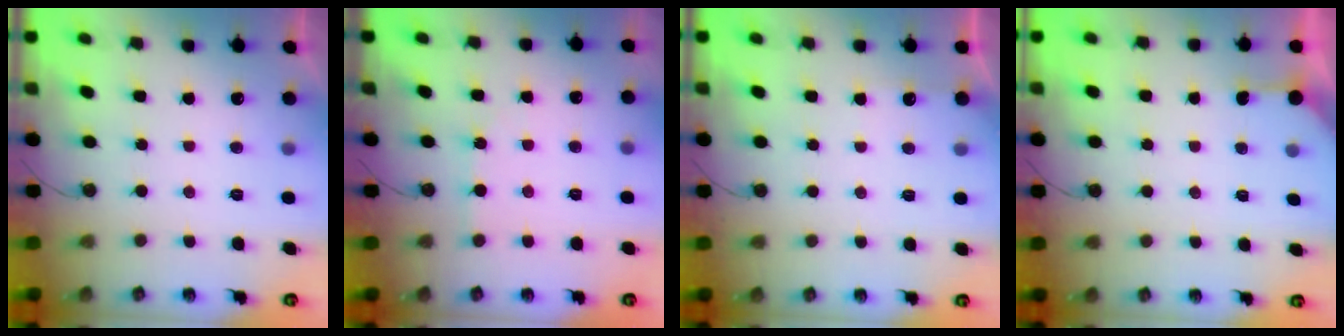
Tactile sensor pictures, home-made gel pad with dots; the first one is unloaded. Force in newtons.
{"total": 2.6, "press": 2.6, "slide": 0.3}
{"total": 3.2, "press": 3.2, "slide": 0.4}
{"total": 1.6, "press": 1.5, "slide": 0.3}